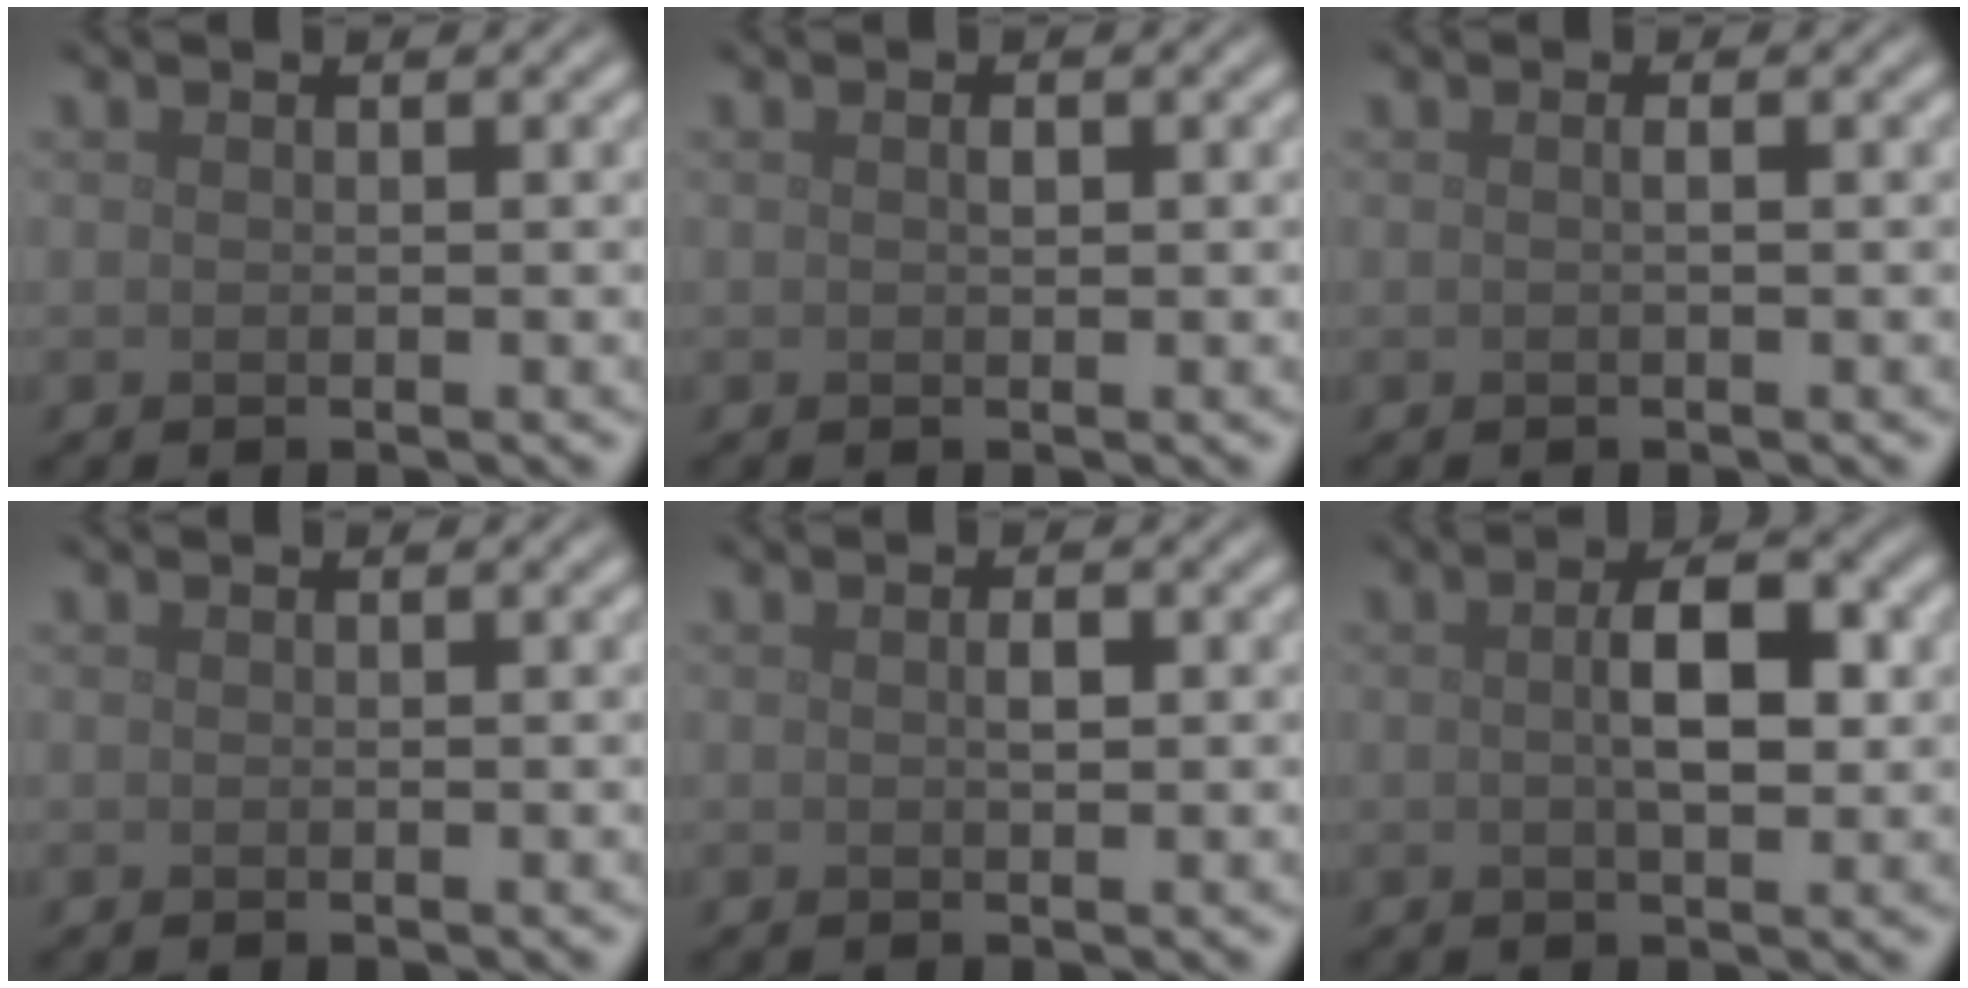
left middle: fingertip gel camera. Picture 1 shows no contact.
{"total": 0.6, "force": [0.1, 0.3, 0.5], "torque": [-0.010, 0.000, 0.001]}
{"total": 0.6, "force": [0.0, 0.1, 0.5], "torque": [-0.011, 0.002, 0.000]}
{"total": 0.0}
{"total": 0.9, "force": [0.1, 0.4, 0.9], "torque": [-0.016, -0.001, 0.001]}
{"total": 4.5, "force": [0.4, 1.9, 4.1], "torque": [-0.073, 0.004, 0.004]}